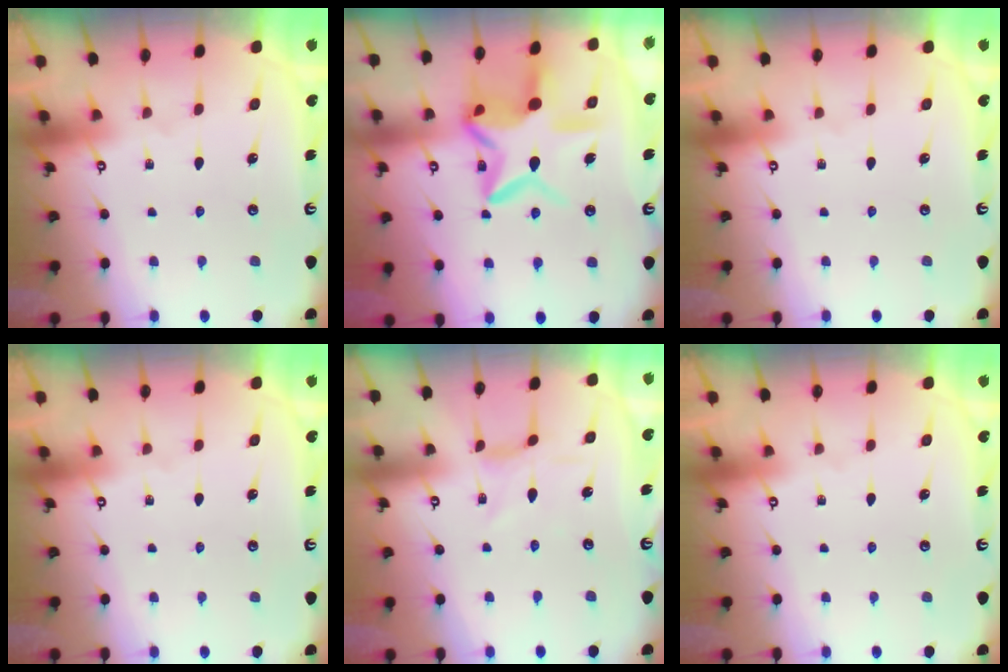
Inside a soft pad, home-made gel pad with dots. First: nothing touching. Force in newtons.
{"total": 15.7, "press": 15.6, "slide": 1.2}
{"total": 0.0}
{"total": 0.0}
{"total": 0.9, "press": 0.8, "slide": 0.4}
{"total": 0.0}